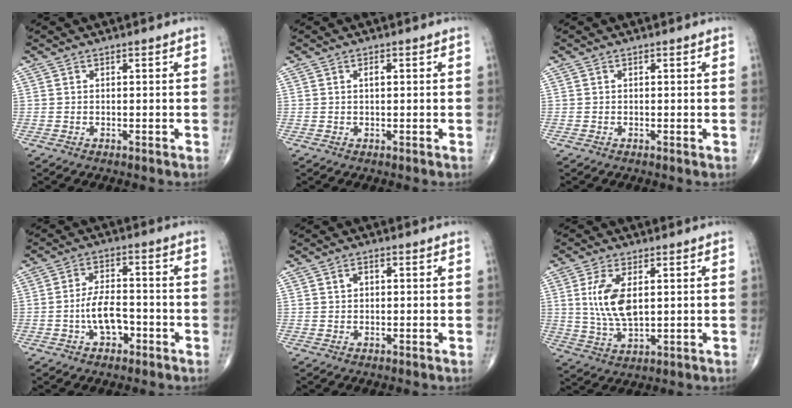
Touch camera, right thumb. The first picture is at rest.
{"total": 1.3, "force": [0.3, 0.6, 1.1], "torque": [-0.020, 0.002, 0.004]}
{"total": 0.0}
{"total": 6.9, "force": [-2.3, 3.8, 5.2], "torque": [-0.087, 0.025, -0.042]}
{"total": 1.7, "force": [0.4, 1.2, 1.1], "torque": [-0.018, 0.007, 0.006]}
{"total": 9.6, "force": [1.9, 4.6, 8.2], "torque": [-0.167, -0.013, 0.043]}